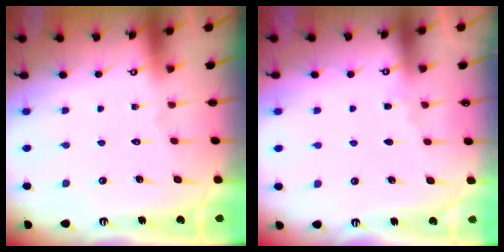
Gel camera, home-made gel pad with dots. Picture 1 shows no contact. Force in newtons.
{"total": 3.9, "press": 3.9, "slide": 0.5}